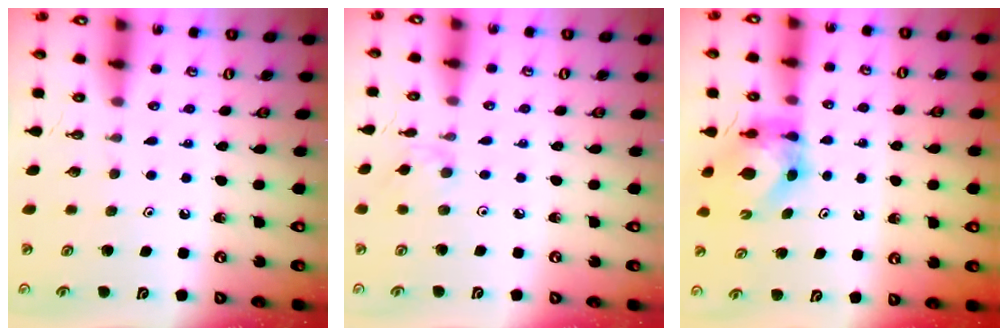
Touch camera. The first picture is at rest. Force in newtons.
{"total": 1.7, "press": 1.6, "slide": 0.4}
{"total": 5.4, "press": 5.4, "slide": 0.3}